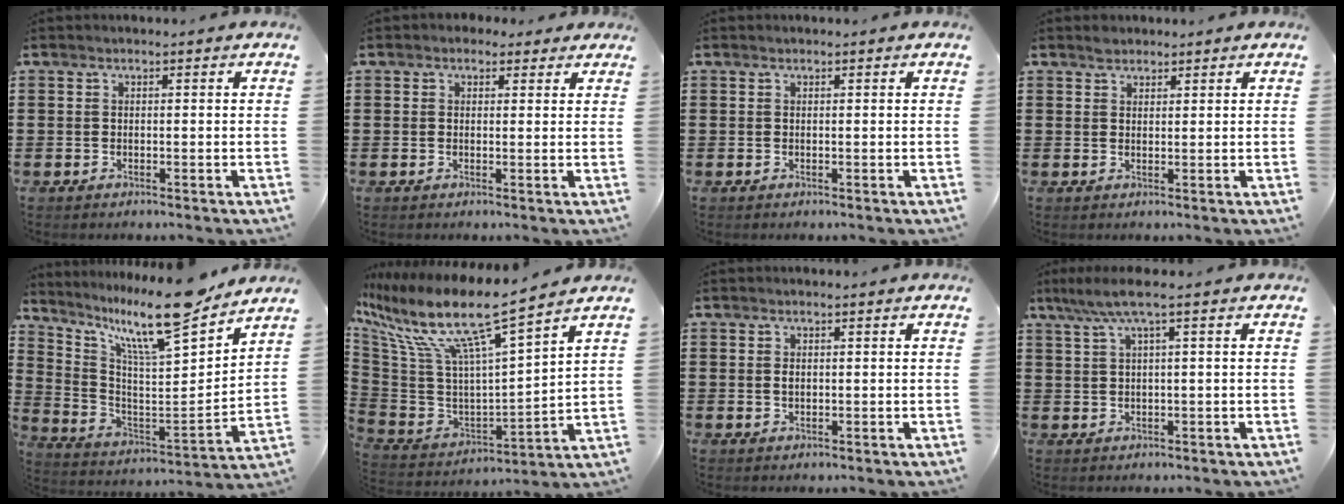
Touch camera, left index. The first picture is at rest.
{"total": 1.9, "force": [1.3, 1.3, 0.4], "torque": [-0.006, 0.008, 0.021]}
{"total": 0.0}
{"total": 1.7, "force": [1.5, 0.8, 0.1], "torque": [0.002, -0.001, 0.029]}
{"total": 13.7, "force": [11.3, 1.3, 7.7], "torque": [-0.163, -0.077, 0.184]}
{"total": 13.1, "force": [8.8, 1.7, 9.5], "torque": [-0.214, -0.059, 0.142]}
{"total": 0.9, "force": [0.2, 0.5, 0.7], "torque": [-0.016, 0.001, 0.004]}
{"total": 3.7, "force": [1.4, 0.0, 3.4], "torque": [-0.076, -0.003, 0.020]}